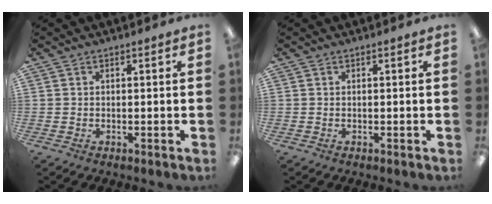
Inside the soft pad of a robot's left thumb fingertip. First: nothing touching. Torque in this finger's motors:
{"motor_torque": [0.00, 0.00, 0.05, -0.05, 0.00]}